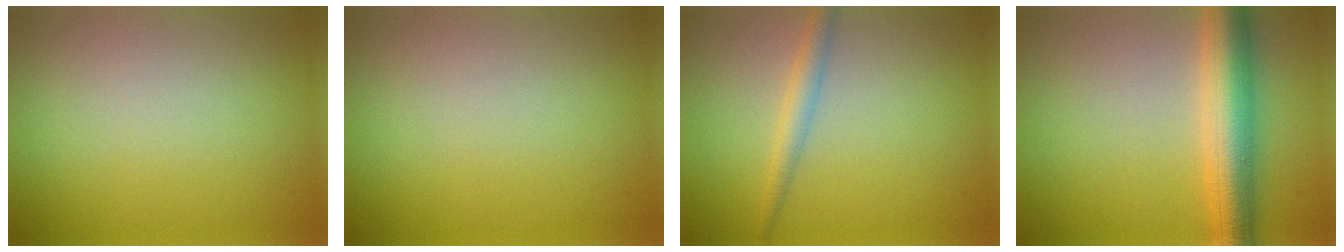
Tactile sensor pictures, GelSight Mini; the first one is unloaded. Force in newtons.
{"total": 0.0}
{"total": 2.0, "press": 2.0, "slide": 0.0}
{"total": 6.8, "press": 6.8, "slide": 0.2}